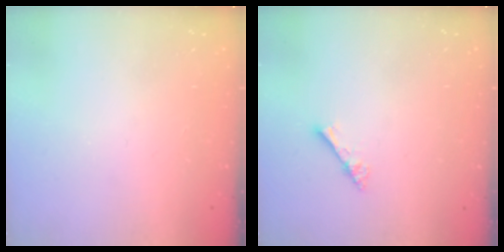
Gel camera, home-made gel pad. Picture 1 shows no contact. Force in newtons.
{"total": 1.8, "press": 1.8, "slide": 0.1}